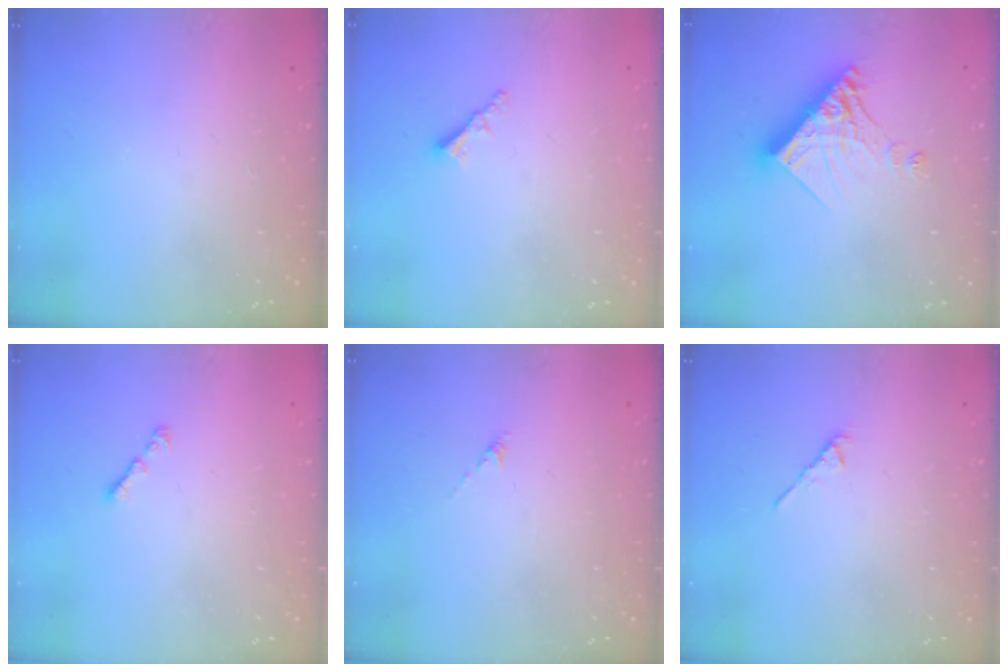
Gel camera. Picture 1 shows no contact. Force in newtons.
{"total": 2.5, "press": 2.5, "slide": 0.3}
{"total": 13.9, "press": 13.9, "slide": 1.1}
{"total": 0.9, "press": 0.8, "slide": 0.5}
{"total": 0.0}
{"total": 3.1, "press": 3.0, "slide": 0.8}